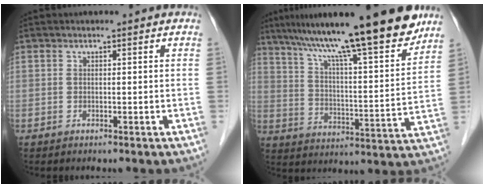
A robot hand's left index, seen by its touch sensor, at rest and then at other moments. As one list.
[{"total": 21.5, "force": [17.0, 1.1, 13.1], "torque": [-0.207, 0.006, 0.261]}]